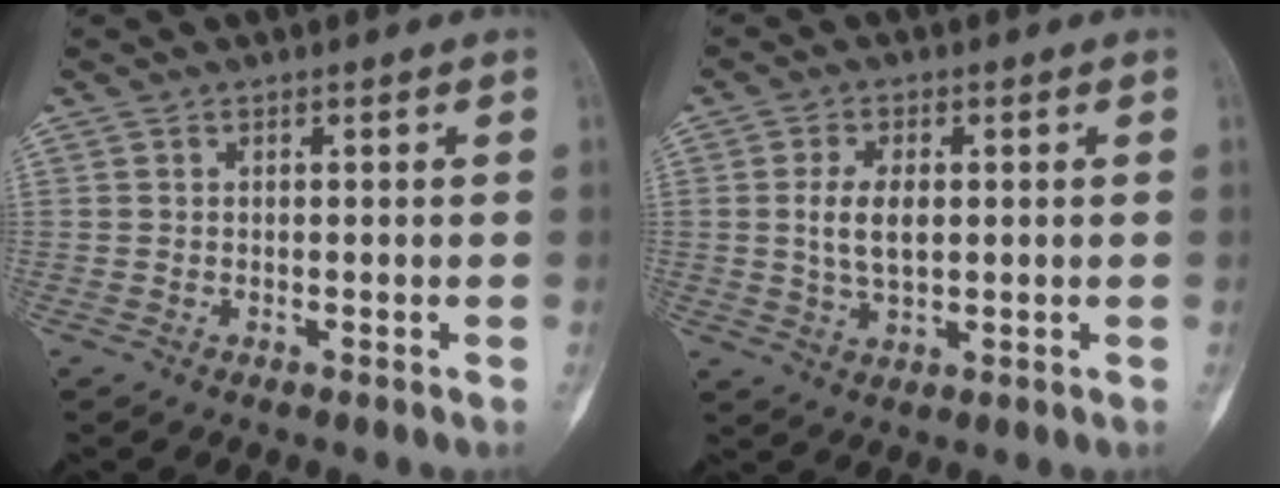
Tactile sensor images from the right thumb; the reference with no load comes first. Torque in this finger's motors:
{"motor_torque": [0.88, 1.16, 0.46, -0.42, 0.26]}